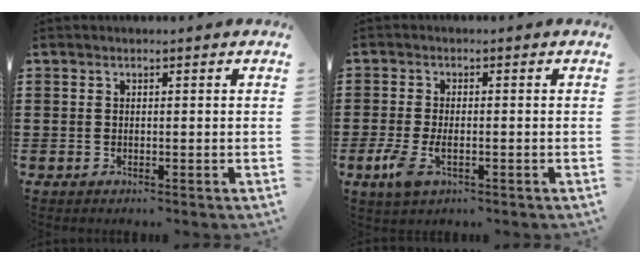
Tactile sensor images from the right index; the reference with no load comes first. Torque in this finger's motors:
{"motor_torque": [1.72, 0.42, 0.20, 0.11]}